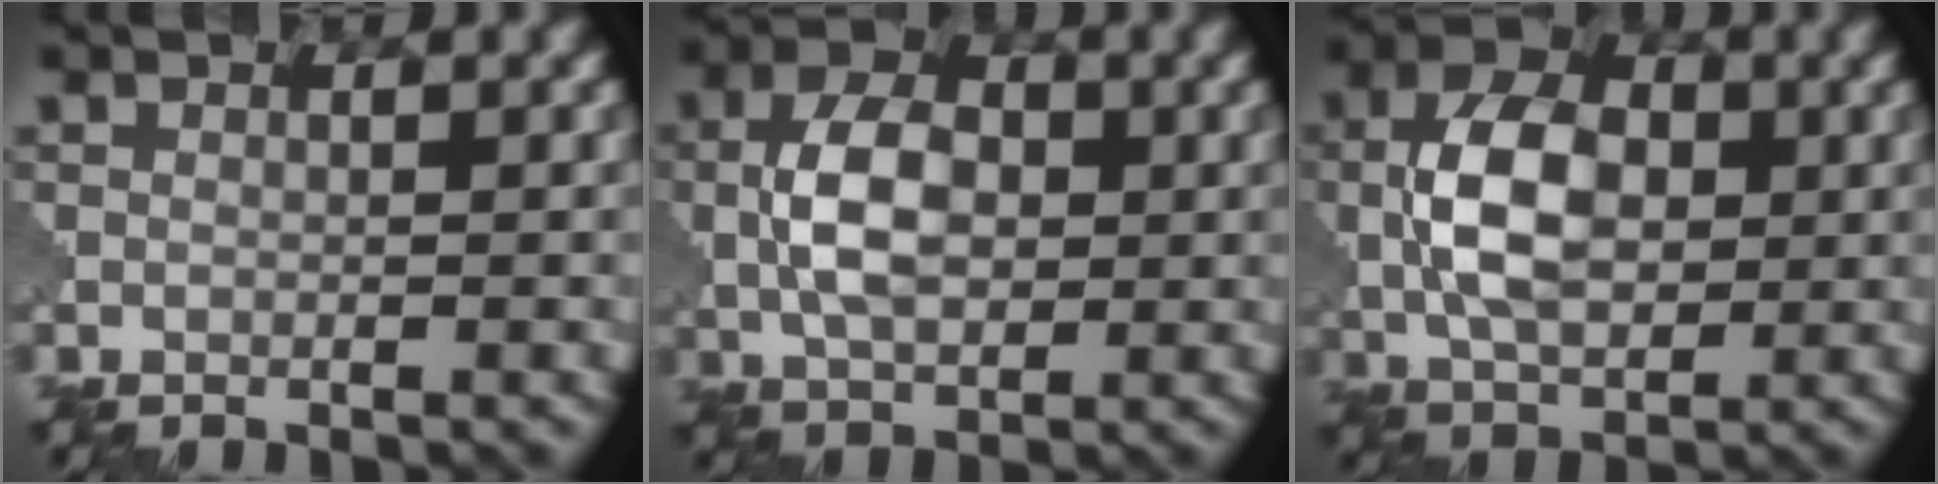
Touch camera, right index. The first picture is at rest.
{"total": 5.6, "force": [0.3, 3.5, 4.3], "torque": [-0.085, 0.003, 0.002]}
{"total": 7.0, "force": [0.4, 4.4, 5.4], "torque": [-0.106, 0.005, 0.002]}